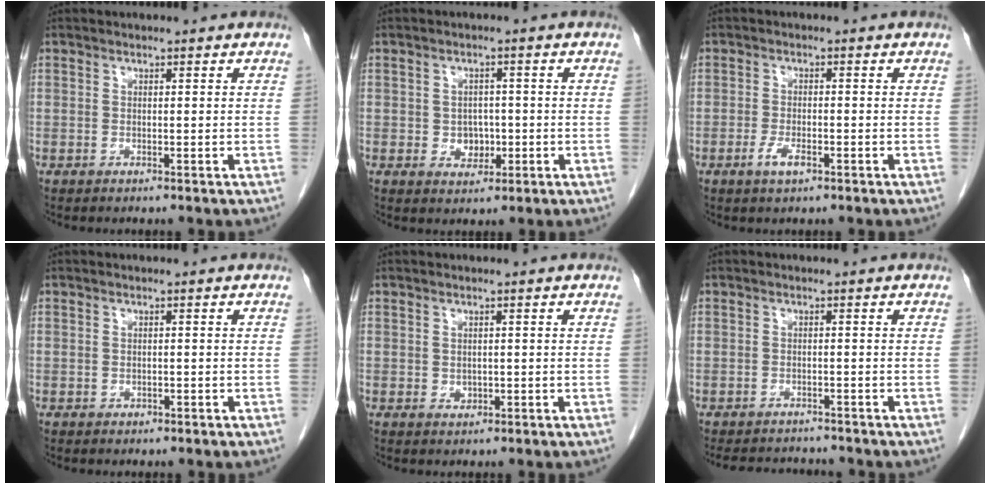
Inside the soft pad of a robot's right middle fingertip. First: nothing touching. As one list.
[{"total": 3.3, "force": [-0.5, 2.7, 1.8], "torque": [-0.022, 0.005, 0.001]}, {"total": 2.7, "force": [-1.4, 0.8, 2.2], "torque": [-0.046, 0.000, -0.023]}, {"total": 0.6, "force": [-0.2, 0.4, 0.3], "torque": [-0.007, 0.001, 0.000]}, {"total": 1.0, "force": [0.0, 0.8, 0.6], "torque": [-0.010, 0.000, 0.005]}, {"total": 6.9, "force": [-6.5, 1.7, 1.6], "torque": [-0.020, 0.000, -0.089]}]